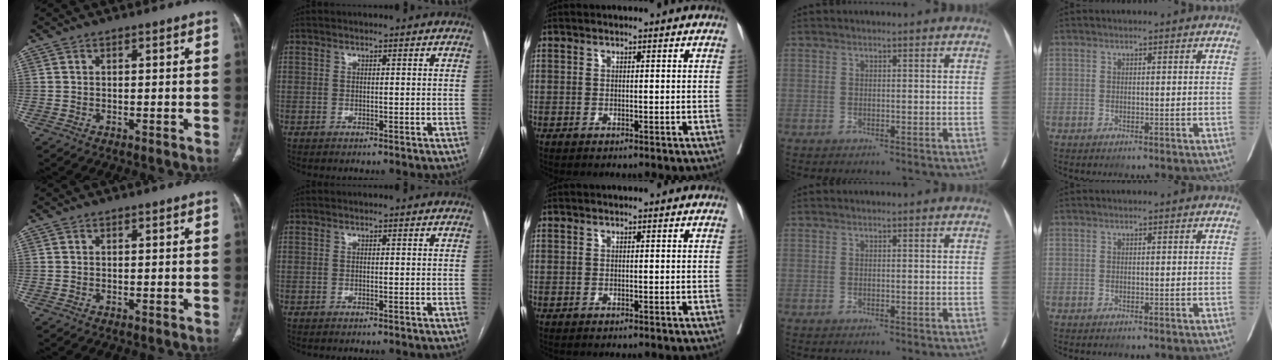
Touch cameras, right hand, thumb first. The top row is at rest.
{}